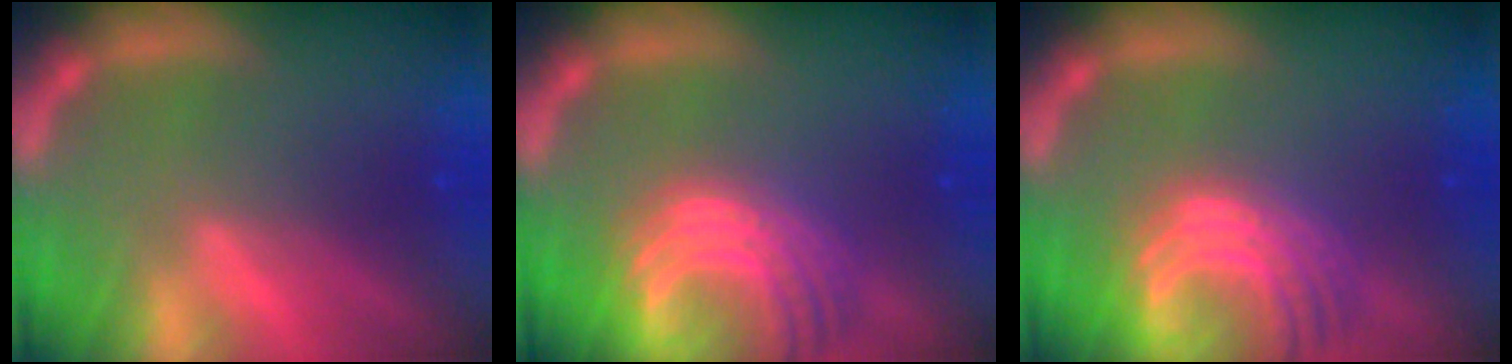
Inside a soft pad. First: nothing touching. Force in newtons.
{"total": 9.0}
{"total": 8.1}